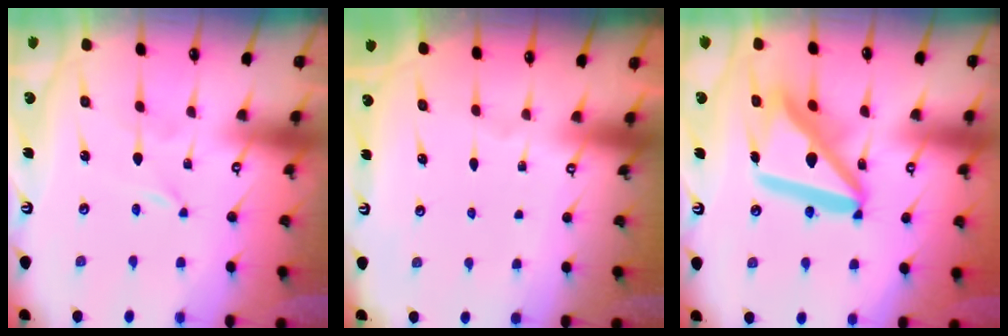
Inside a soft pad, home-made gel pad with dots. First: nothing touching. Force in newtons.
{"total": 0.0}
{"total": 17.5, "press": 17.4, "slide": 2.1}